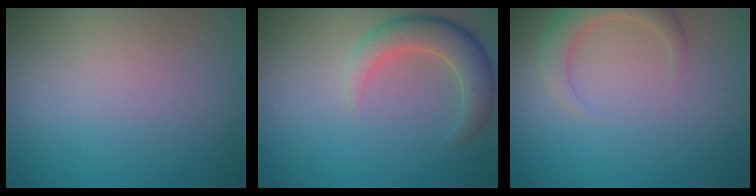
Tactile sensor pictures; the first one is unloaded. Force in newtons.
{"total": 4.4, "press": 4.3, "slide": 0.5}
{"total": 3.1, "press": 3.1, "slide": 0.5}